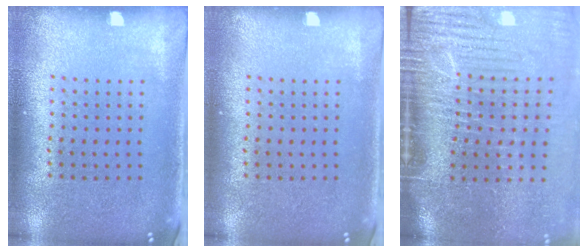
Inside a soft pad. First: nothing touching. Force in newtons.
{"total": 0.0}
{"total": 5.1, "press": 4.2, "slide": 2.9}